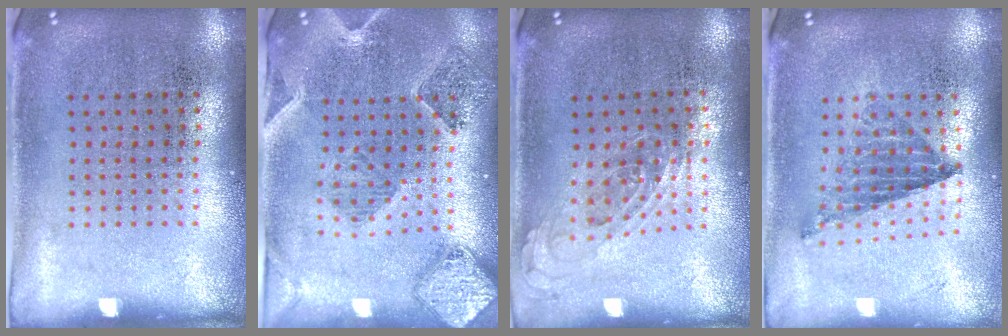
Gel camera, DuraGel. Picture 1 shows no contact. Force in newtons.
{"total": 1.6, "press": 1.5, "slide": 0.3}
{"total": 0.8, "press": 0.7, "slide": 0.3}
{"total": 0.5, "press": 0.5, "slide": 0.1}